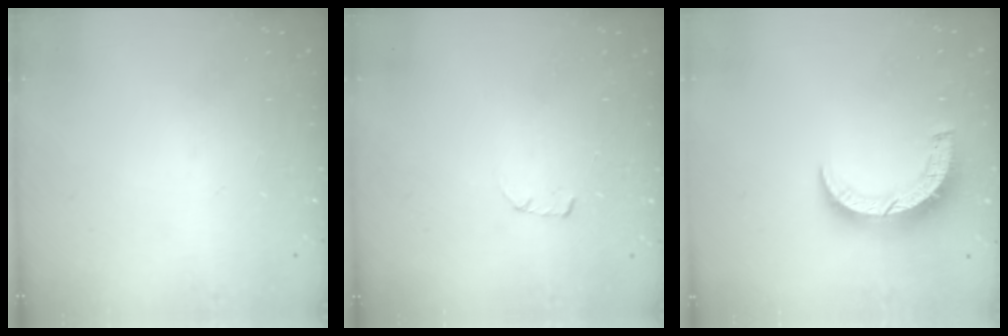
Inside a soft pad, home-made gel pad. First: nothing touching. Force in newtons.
{"total": 1.7, "press": 1.7, "slide": 0.2}
{"total": 8.0, "press": 7.9, "slide": 0.7}